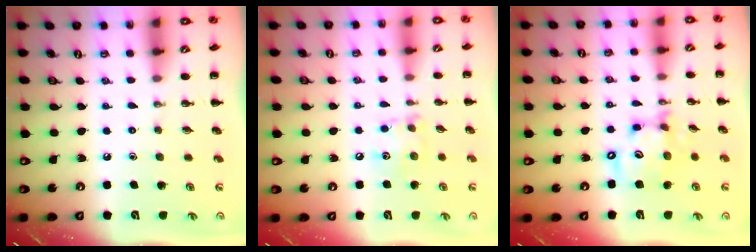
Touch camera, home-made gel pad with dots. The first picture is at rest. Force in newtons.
{"total": 7.3, "press": 7.3, "slide": 0.4}
{"total": 13.6, "press": 13.3, "slide": 2.6}